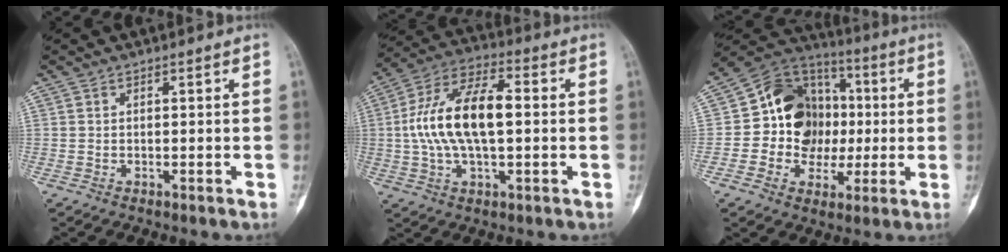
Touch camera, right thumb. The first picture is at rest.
{"total": 16.2, "force": [0.6, 7.7, 14.3], "torque": [-0.274, 0.028, 0.005]}
{"total": 16.6, "force": [0.3, 14.1, 8.9], "torque": [-0.082, 0.029, 0.002]}